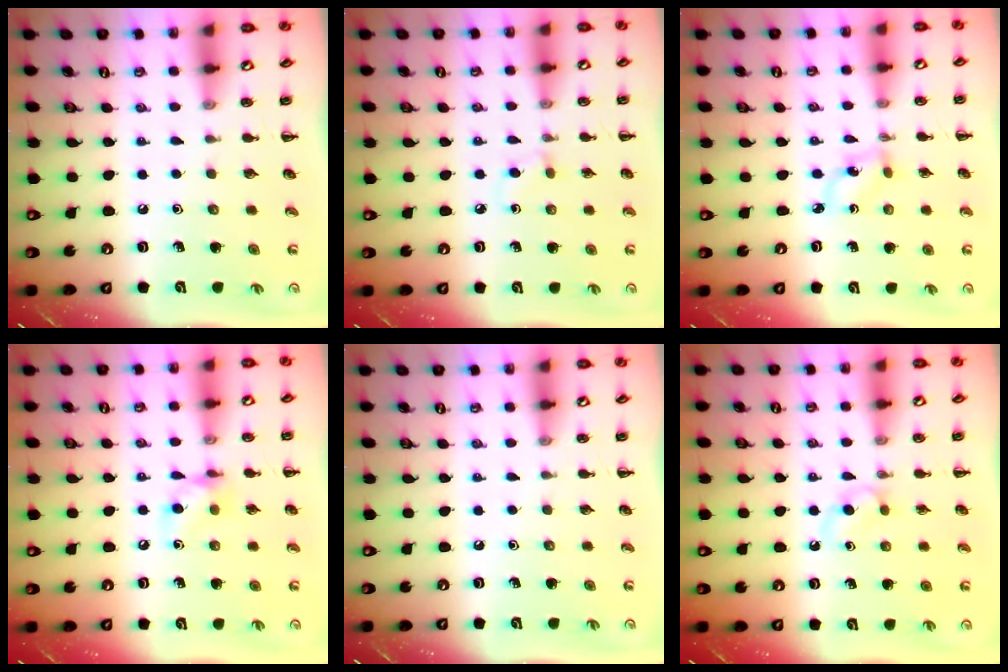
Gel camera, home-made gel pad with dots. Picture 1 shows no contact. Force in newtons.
{"total": 3.6, "press": 3.3, "slide": 1.4}
{"total": 1.5, "press": 1.4, "slide": 0.4}
{"total": 7.3, "press": 7.2, "slide": 1.3}
{"total": 0.0}
{"total": 2.7, "press": 2.5, "slide": 1.2}